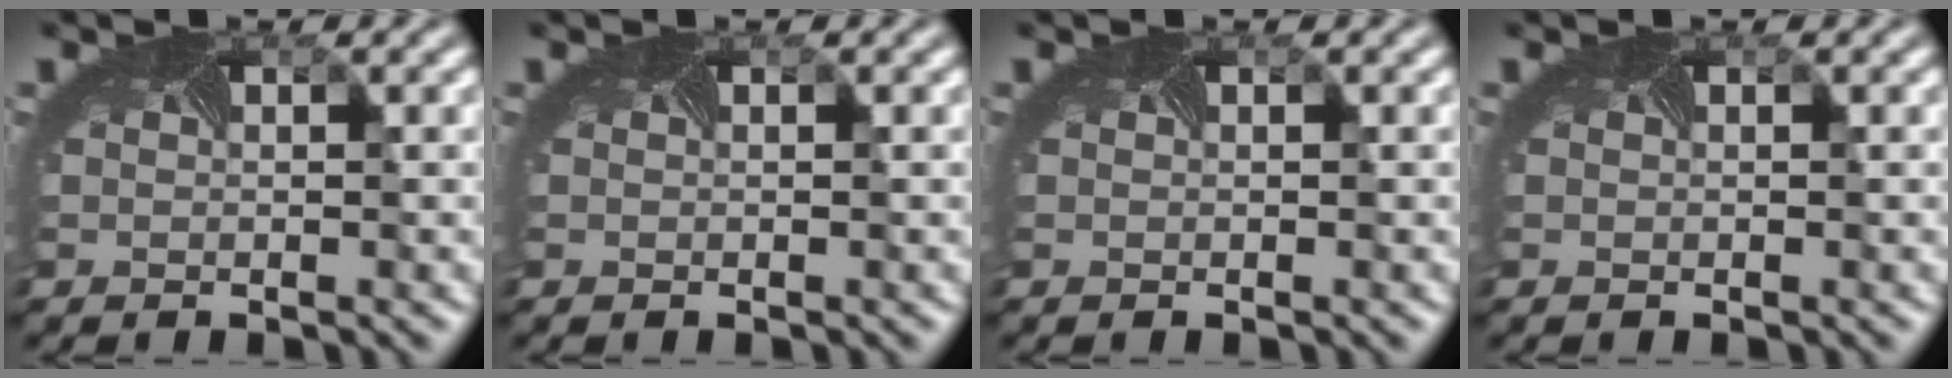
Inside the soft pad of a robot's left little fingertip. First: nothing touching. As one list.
[{"total": 0.0}, {"total": 0.0}, {"total": 0.0}]